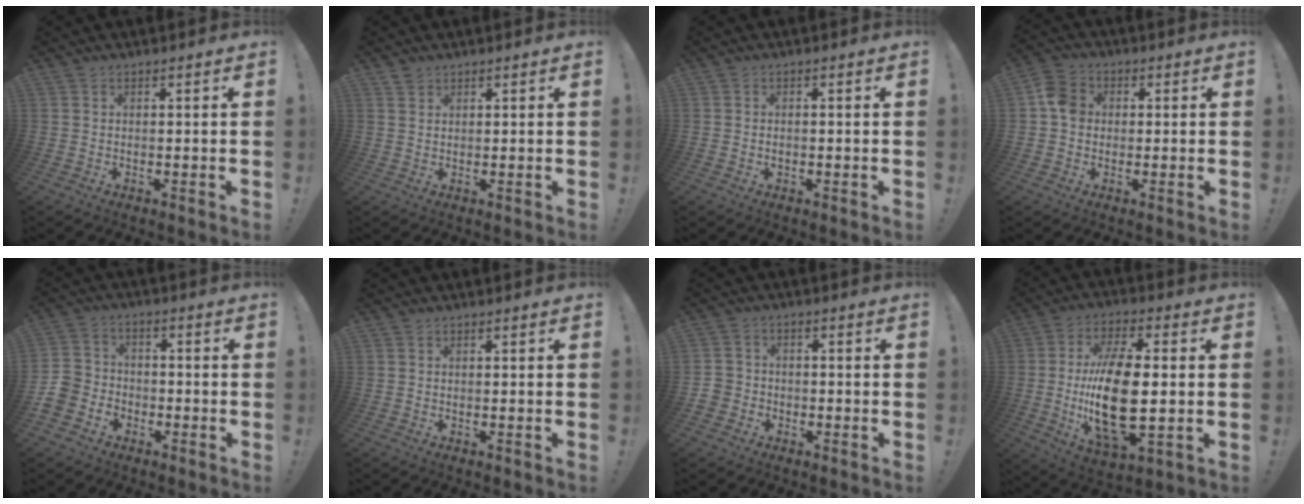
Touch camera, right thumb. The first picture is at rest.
{"total": 1.8, "force": [1.6, 0.8, 0.3], "torque": [0.009, -0.013, 0.028]}
{"total": 0.6, "force": [-0.4, 0.4, 0.4], "torque": [-0.010, 0.003, -0.007]}
{"total": 7.2, "force": [0.3, 6.0, 4.0], "torque": [-0.045, 0.015, 0.008]}
{"total": 8.3, "force": [-4.8, 6.3, 2.4], "torque": [-0.049, 0.037, -0.088]}
{"total": 0.0}
{"total": 4.1, "force": [-2.2, 3.1, 1.3], "torque": [-0.036, 0.011, -0.042]}
{"total": 21.5, "force": [-1.1, 9.7, 19.1], "torque": [-0.373, -0.013, -0.019]}